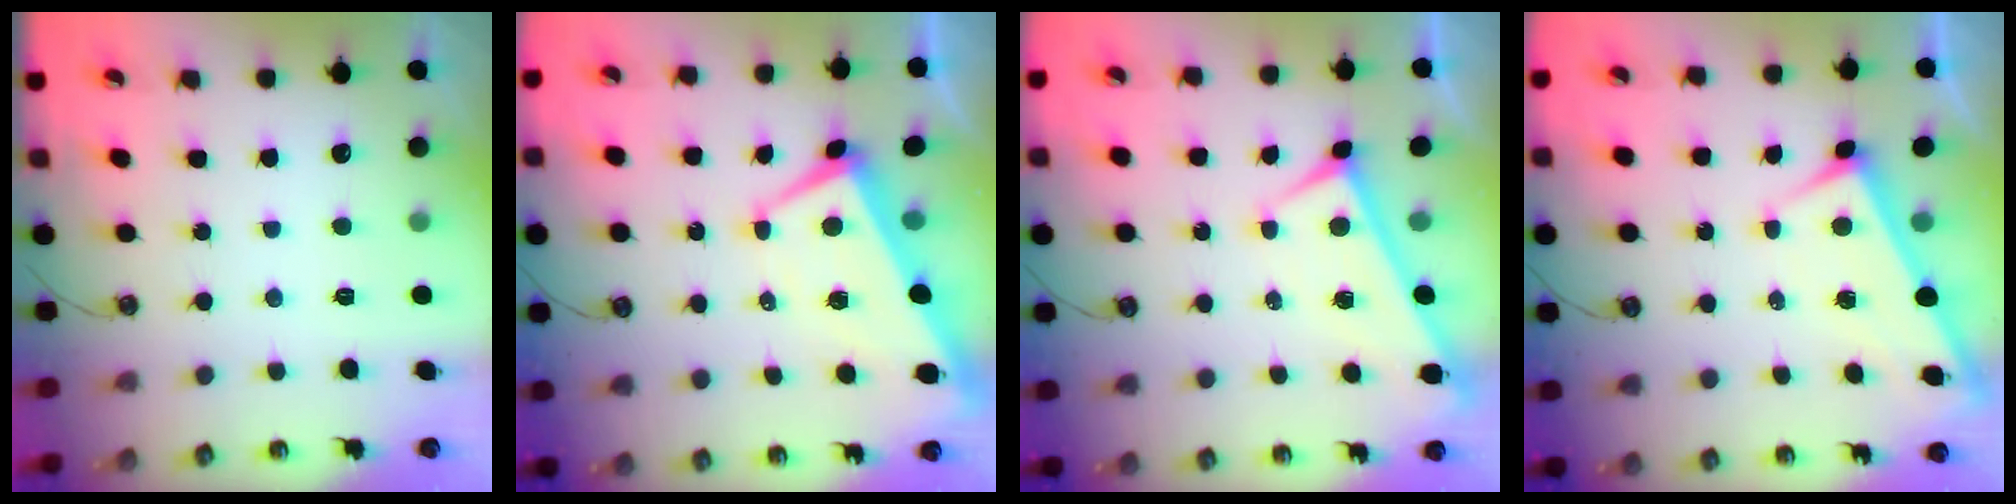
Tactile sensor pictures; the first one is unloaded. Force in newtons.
{"total": 2.1, "press": 1.9, "slide": 0.9}
{"total": 0.0}
{"total": 2.5, "press": 2.5, "slide": 0.3}